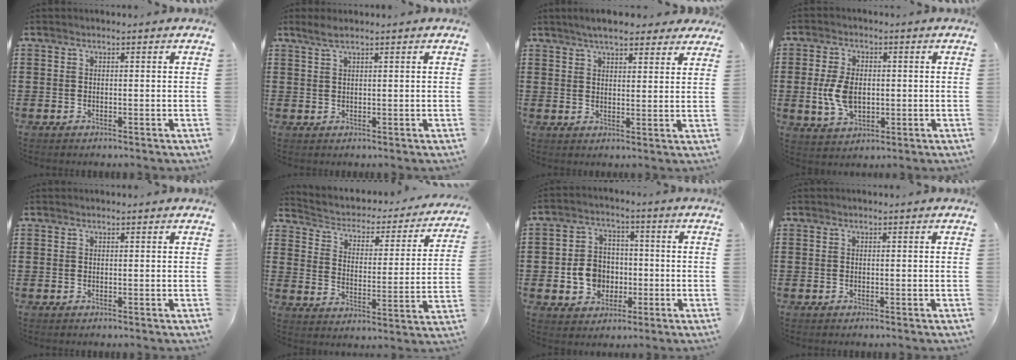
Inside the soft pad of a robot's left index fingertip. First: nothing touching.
{"total": 1.8, "force": [1.2, 0.0, 1.3], "torque": [-0.027, 0.001, 0.022]}
{"total": 5.3, "force": [4.5, 1.2, 2.5], "torque": [-0.059, -0.002, 0.083]}
{"total": 6.7, "force": [0.0, 4.2, 5.2], "torque": [-0.129, 0.001, -0.007]}
{"total": 0.0}
{"total": 2.1, "force": [1.5, 1.3, 0.8], "torque": [-0.031, -0.020, 0.015]}
{"total": 7.0, "force": [-1.2, 6.2, 3.1], "torque": [-0.085, 0.014, -0.023]}
{"total": 0.0}